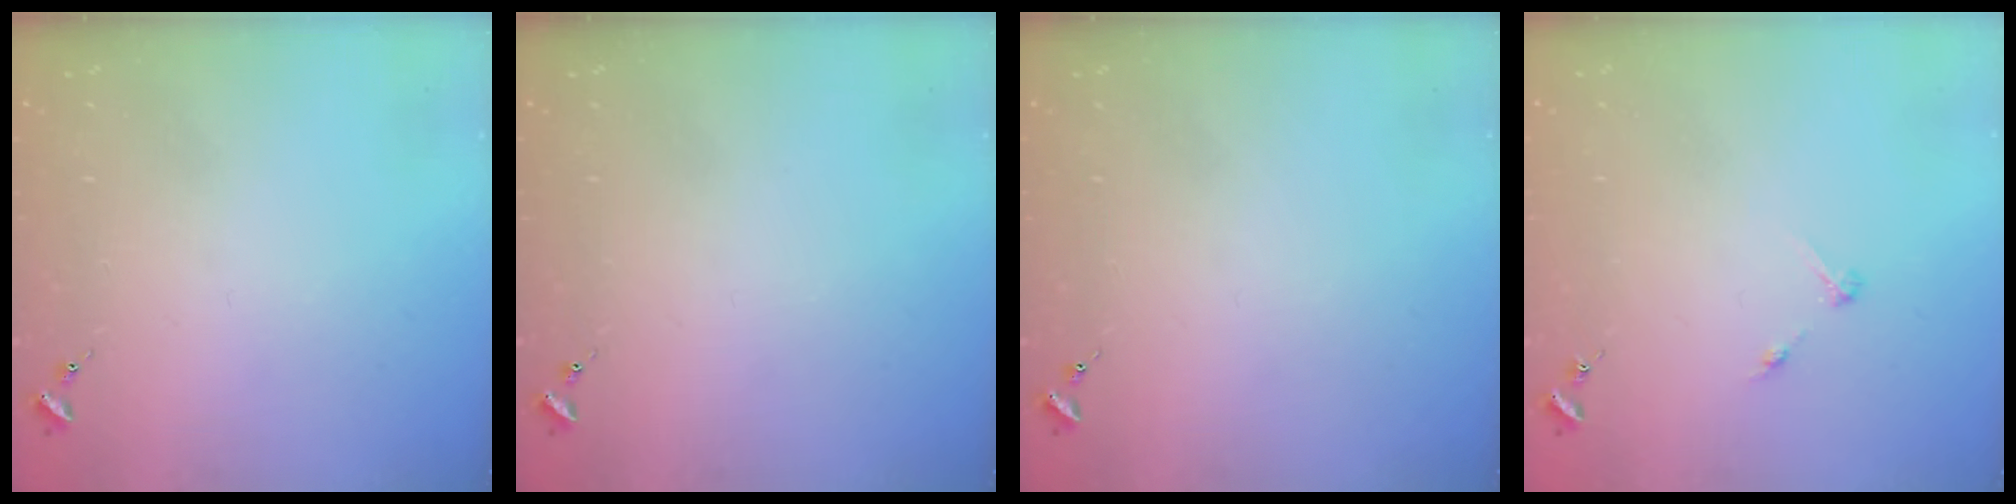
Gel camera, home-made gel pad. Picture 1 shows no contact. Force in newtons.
{"total": 0.0}
{"total": 0.0}
{"total": 2.8, "press": 2.8, "slide": 0.3}